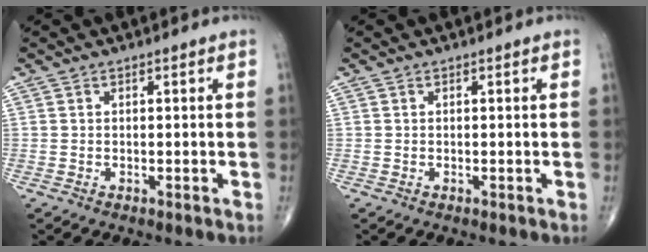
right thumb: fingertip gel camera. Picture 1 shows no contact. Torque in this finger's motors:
{"motor_torque": [-0.09, 0.09, 0.10, 0.08, 0.00]}